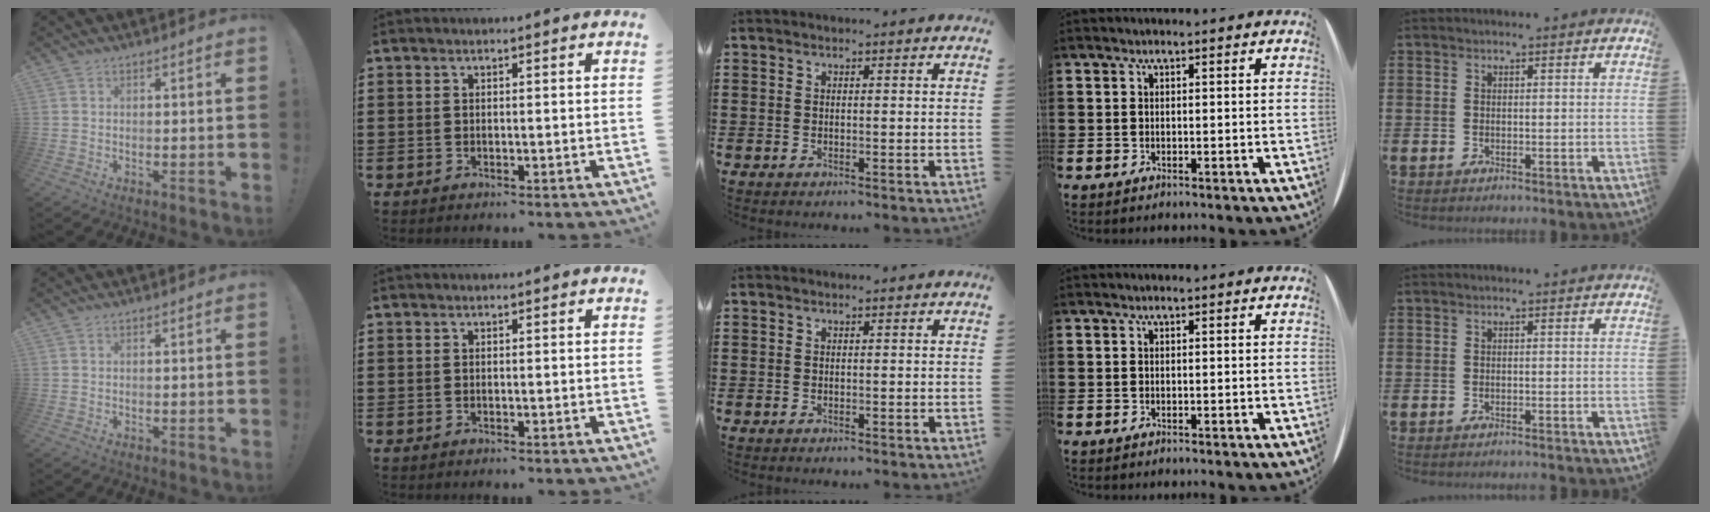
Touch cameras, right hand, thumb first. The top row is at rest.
{"little": {"total": 0.5, "force": [-0.5, -0.1, 0.0], "torque": [0.000, -0.001, -0.010]}}